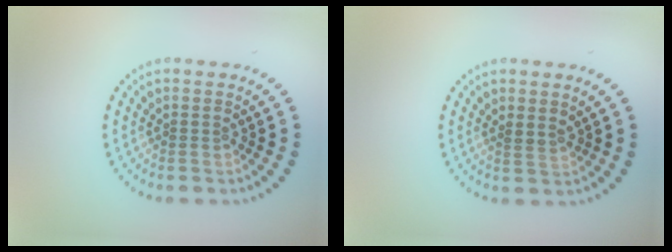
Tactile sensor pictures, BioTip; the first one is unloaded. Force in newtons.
{"total": 0.8, "press": 0.5, "slide": 0.6}